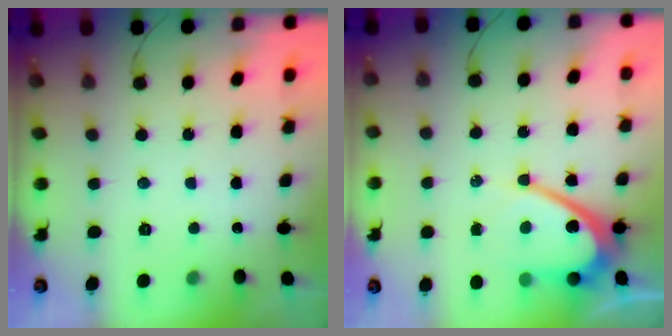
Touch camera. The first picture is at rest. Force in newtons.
{"total": 12.2, "press": 12.1, "slide": 1.1}